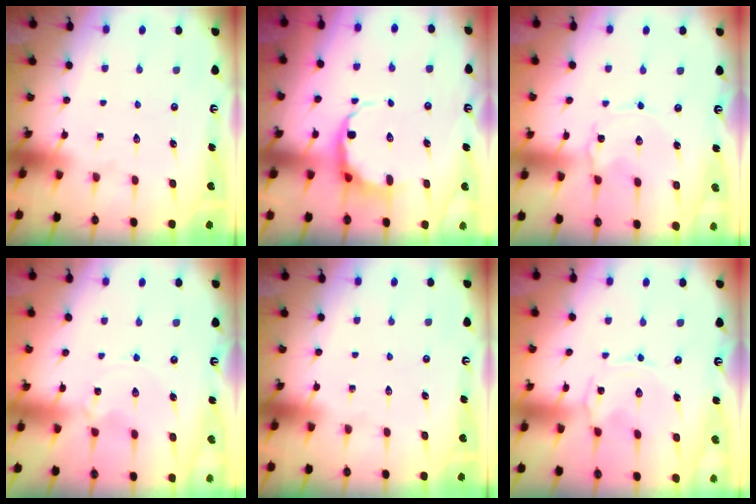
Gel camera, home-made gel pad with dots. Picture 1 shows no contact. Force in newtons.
{"total": 7.2, "press": 6.9, "slide": 2.0}
{"total": 1.2, "press": 1.1, "slide": 0.2}
{"total": 0.5, "press": 0.5, "slide": 0.2}
{"total": 0.0}
{"total": 0.8, "press": 0.7, "slide": 0.1}